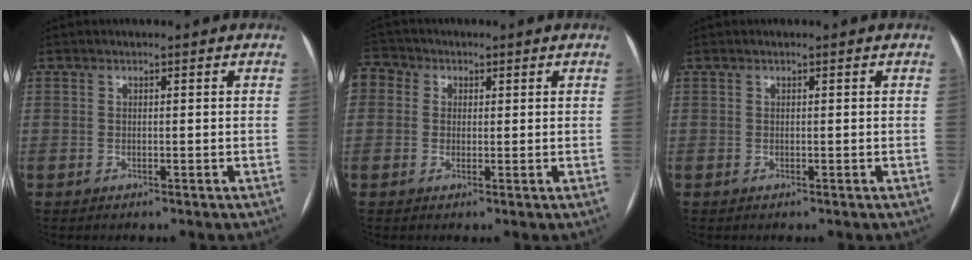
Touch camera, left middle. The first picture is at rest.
{"total": 7.9, "force": [2.1, 6.9, 3.3], "torque": [-0.094, 0.034, 0.039]}
{"total": 0.0}